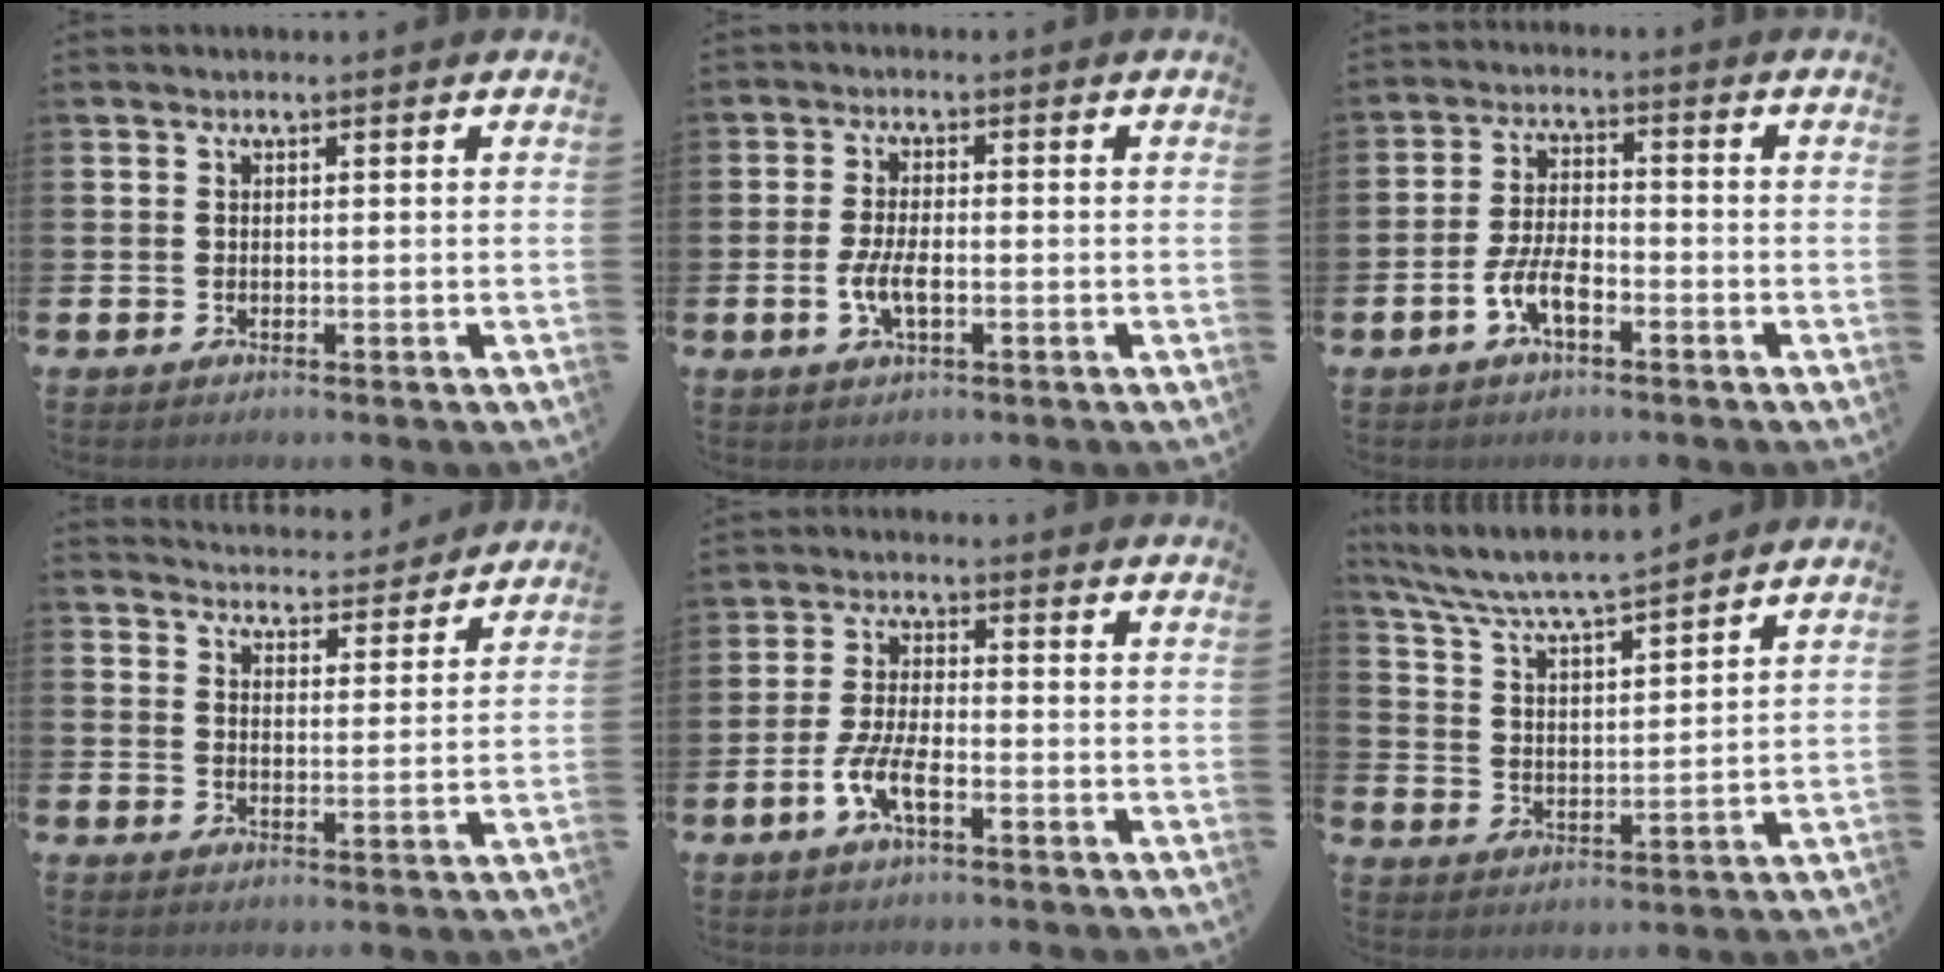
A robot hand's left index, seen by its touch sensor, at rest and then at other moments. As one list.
[{"total": 4.0, "force": [-0.9, 1.6, 3.6], "torque": [-0.059, -0.002, -0.019]}, {"total": 5.1, "force": [-2.4, 2.1, 3.9], "torque": [-0.085, 0.006, -0.051]}, {"total": 4.4, "force": [4.4, 0.5, -0.1], "torque": [-0.006, -0.040, 0.075]}, {"total": 5.2, "force": [-2.4, 1.7, 4.3], "torque": [-0.089, -0.001, -0.047]}, {"total": 6.3, "force": [6.0, 0.4, 1.9], "torque": [-0.061, -0.045, 0.100]}]